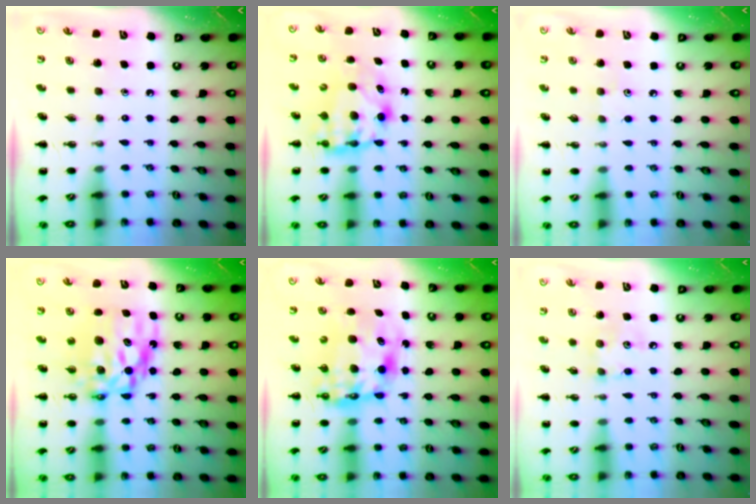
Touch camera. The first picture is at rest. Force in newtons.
{"total": 6.2, "press": 6.1, "slide": 0.9}
{"total": 4.4, "press": 4.3, "slide": 1.0}
{"total": 12.9, "press": 12.5, "slide": 3.0}
{"total": 10.0, "press": 9.7, "slide": 2.6}
{"total": 5.7, "press": 5.6, "slide": 1.0}